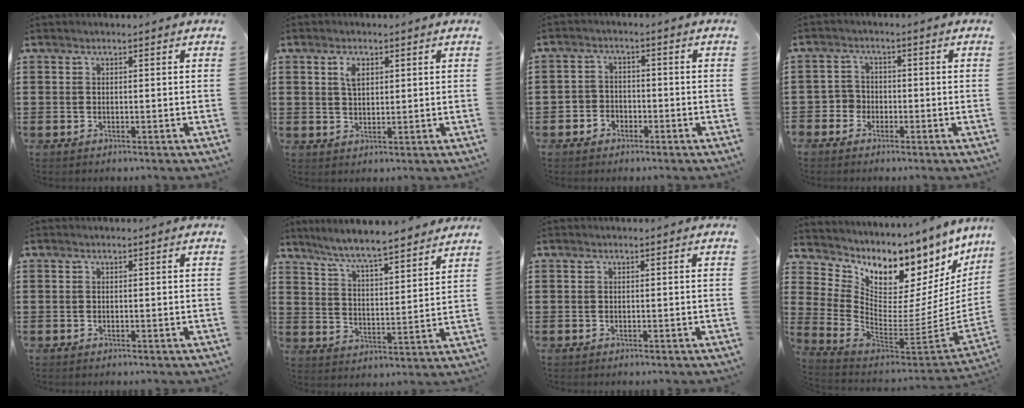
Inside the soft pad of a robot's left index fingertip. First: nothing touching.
{"total": 2.7, "force": [1.3, 1.4, 1.9], "torque": [-0.043, 0.005, 0.024]}
{"total": 2.7, "force": [-1.9, 1.9, 0.1], "torque": [-0.010, 0.006, -0.043]}
{"total": 2.7, "force": [-1.7, 2.2, 0.2], "torque": [-0.016, 0.004, -0.039]}
{"total": 0.0}
{"total": 6.2, "force": [5.8, 0.0, 2.1], "torque": [-0.067, -0.038, 0.098]}
{"total": 0.0}
{"total": 5.0, "force": [4.4, 2.2, 0.9], "torque": [-0.054, -0.082, 0.068]}